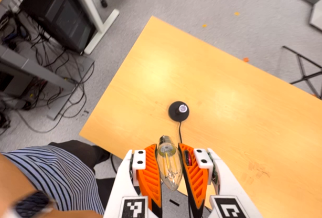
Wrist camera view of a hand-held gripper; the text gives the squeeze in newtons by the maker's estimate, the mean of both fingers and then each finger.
{"total": 22.8, "left": 24.2, "right": 21.4}